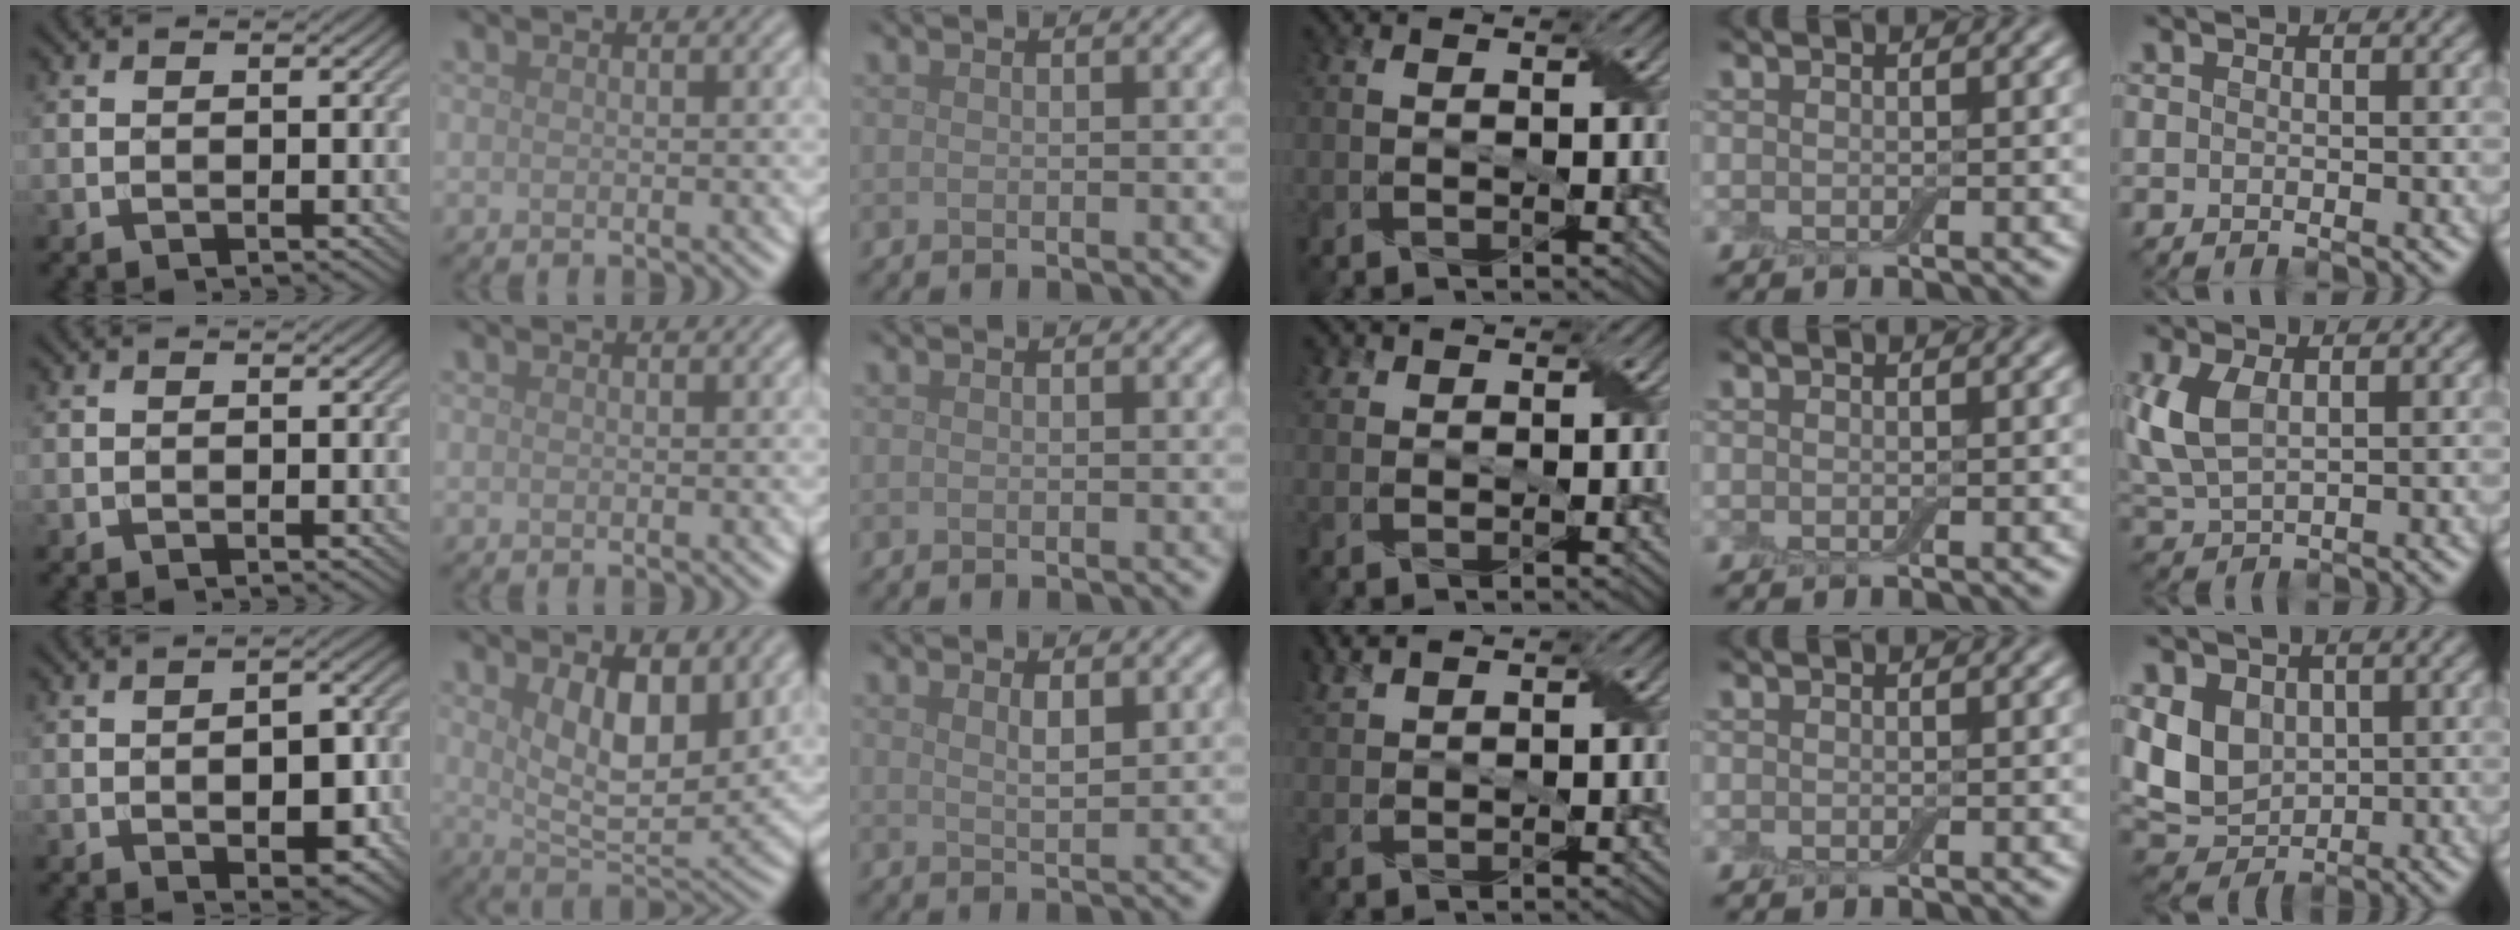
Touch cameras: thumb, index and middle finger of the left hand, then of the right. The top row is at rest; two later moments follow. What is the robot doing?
{"motion": "wrap", "object": "adhesive wrap"}